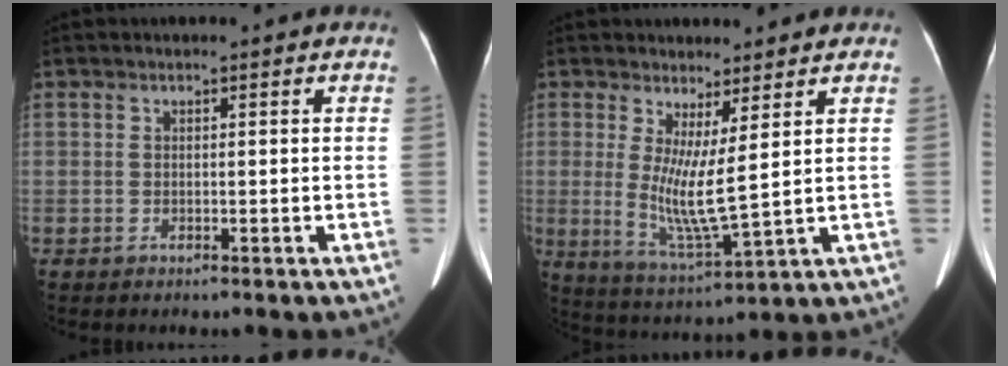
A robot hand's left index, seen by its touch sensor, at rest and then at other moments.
{"total": 7.5, "force": [1.6, 0.2, 7.3], "torque": [-0.151, -0.037, 0.036]}